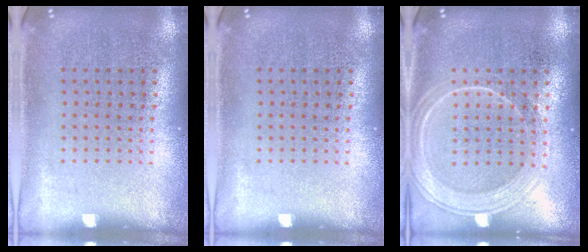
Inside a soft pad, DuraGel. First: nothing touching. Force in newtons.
{"total": 0.0}
{"total": 2.8, "press": 2.8, "slide": 0.5}